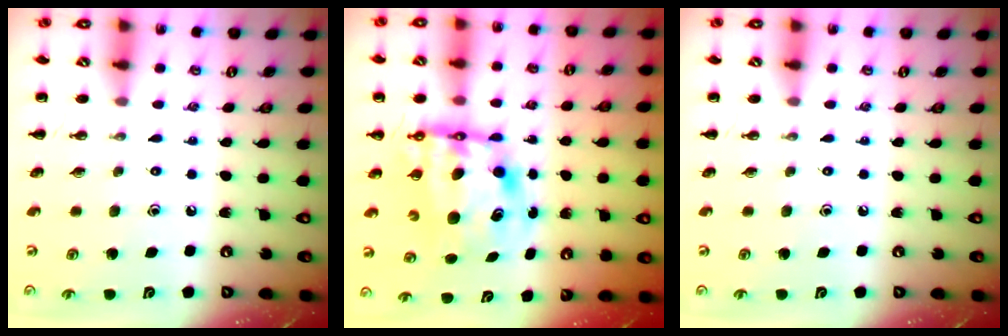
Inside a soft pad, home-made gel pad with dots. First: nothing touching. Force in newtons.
{"total": 10.7, "press": 10.3, "slide": 3.0}
{"total": 0.0}